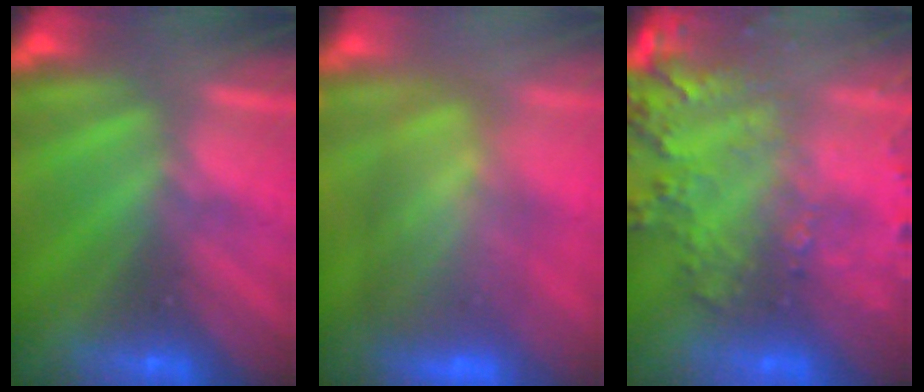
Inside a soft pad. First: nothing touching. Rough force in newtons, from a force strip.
{"total": 8.9}
{"total": 7.5}